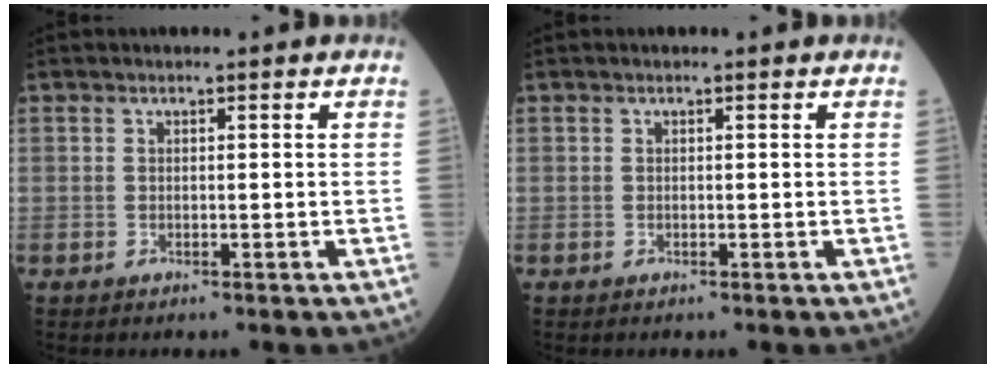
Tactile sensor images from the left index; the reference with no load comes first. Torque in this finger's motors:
{"motor_torque": [0.00, 0.00, 0.01, 0.00]}